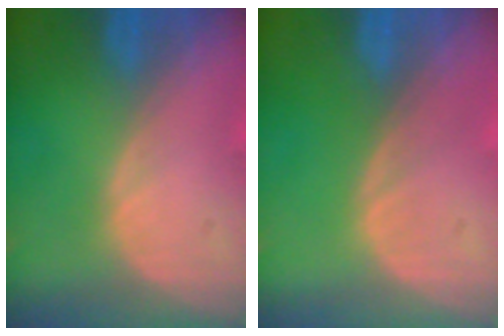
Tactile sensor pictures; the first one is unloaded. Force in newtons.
{"total": 0.0}